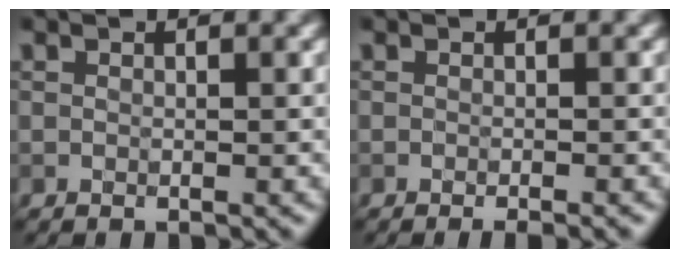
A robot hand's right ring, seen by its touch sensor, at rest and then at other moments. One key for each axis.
{"total": 1.5, "fx": -1.0, "fy": 0.2, "fz": 1.2, "tx": -0.014, "ty": -0.003, "tz": -0.014}